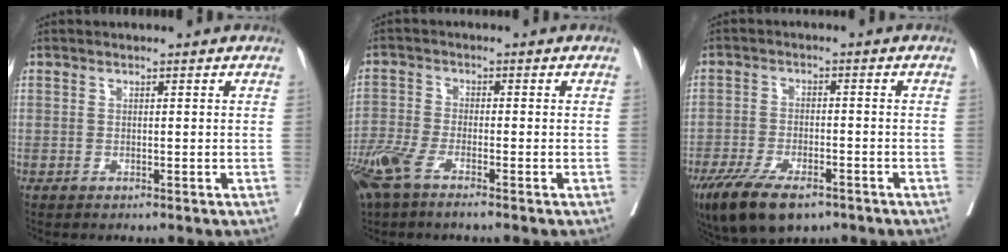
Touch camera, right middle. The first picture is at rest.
{"total": 7.1, "force": [-4.5, 2.0, 5.2], "torque": [-0.122, -0.014, -0.091]}
{"total": 11.4, "force": [-7.7, 4.3, 7.2], "torque": [-0.128, -0.015, -0.126]}